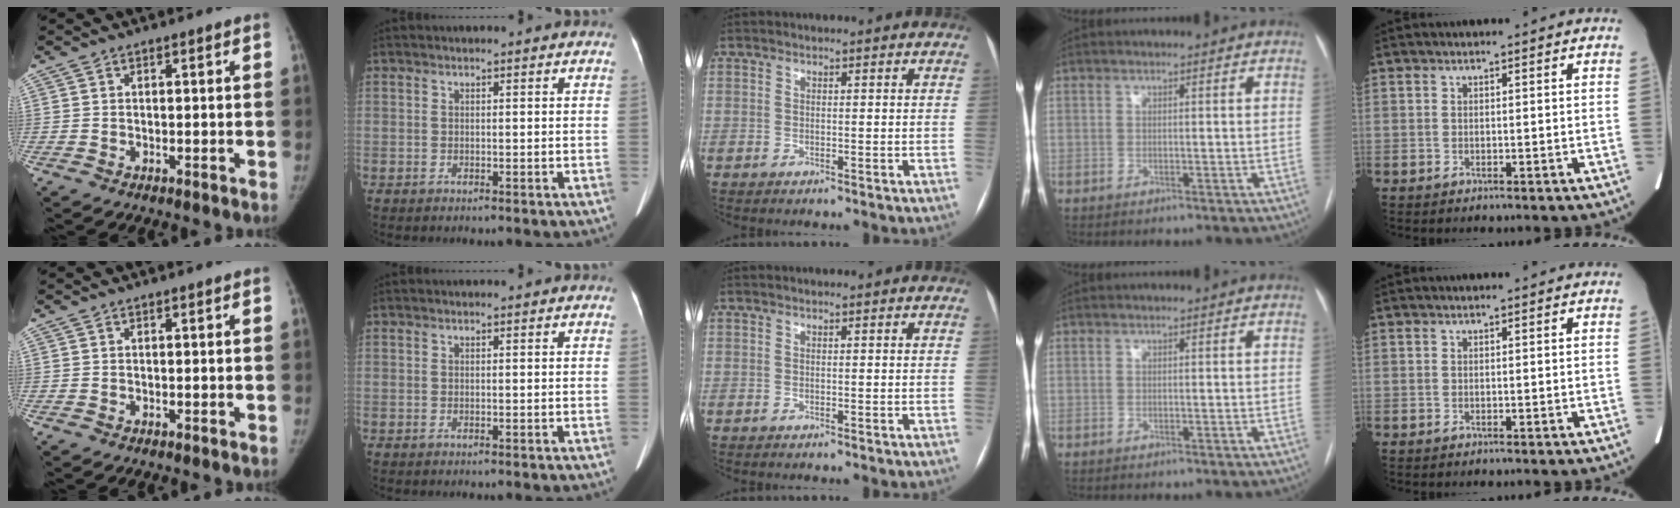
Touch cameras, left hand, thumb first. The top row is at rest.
{}